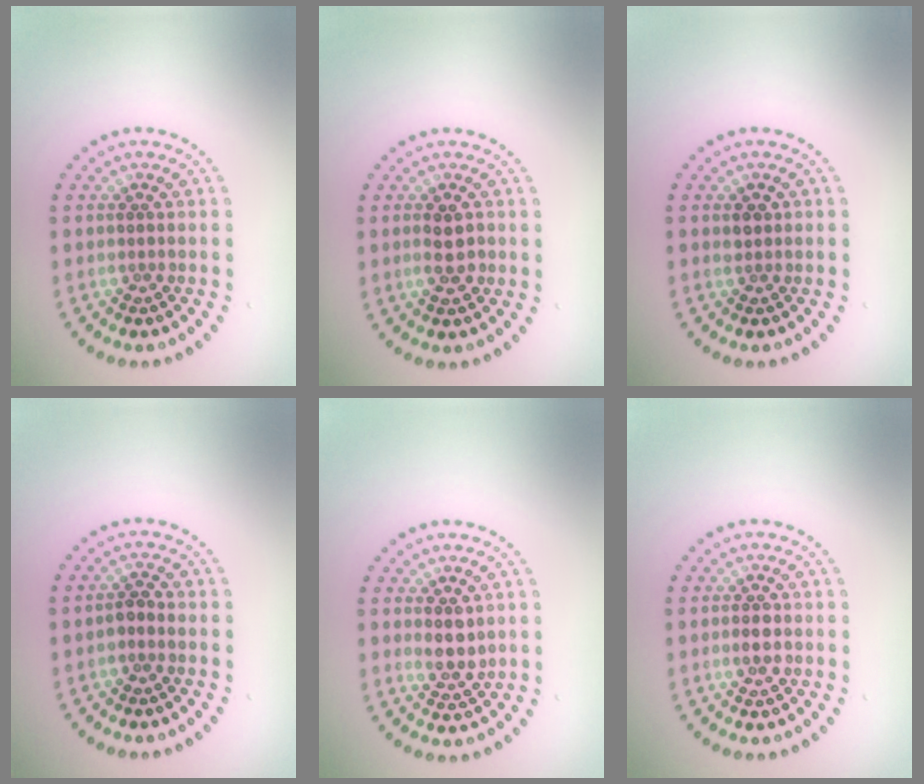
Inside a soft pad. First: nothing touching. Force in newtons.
{"total": 2.0, "press": 2.0, "slide": 0.2}
{"total": 0.9, "press": 0.9, "slide": 0.3}
{"total": 1.0, "press": 0.9, "slide": 0.4}
{"total": 2.3, "press": 2.0, "slide": 1.0}
{"total": 1.4, "press": 1.4, "slide": 0.1}